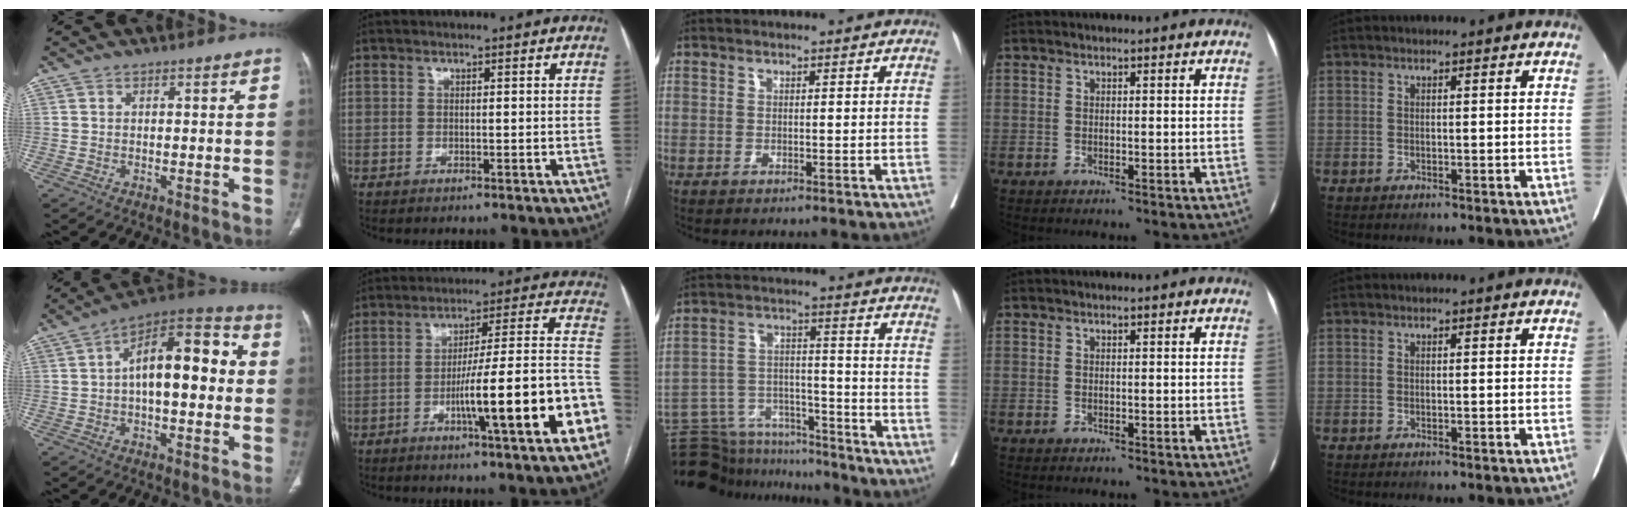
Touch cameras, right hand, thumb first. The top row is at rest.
{"thumb": {"total": 16.3, "force": [1.1, 7.7, 14.4], "torque": [-0.197, 0.046, 0.007]}, "index": {"total": 18.9, "force": [-6.9, 0.3, 17.6], "torque": [-0.204, 0.015, -0.098]}, "middle": {"total": 17.8, "force": [-16.7, 4.1, 4.3], "torque": [-0.099, 0.017, -0.257]}}